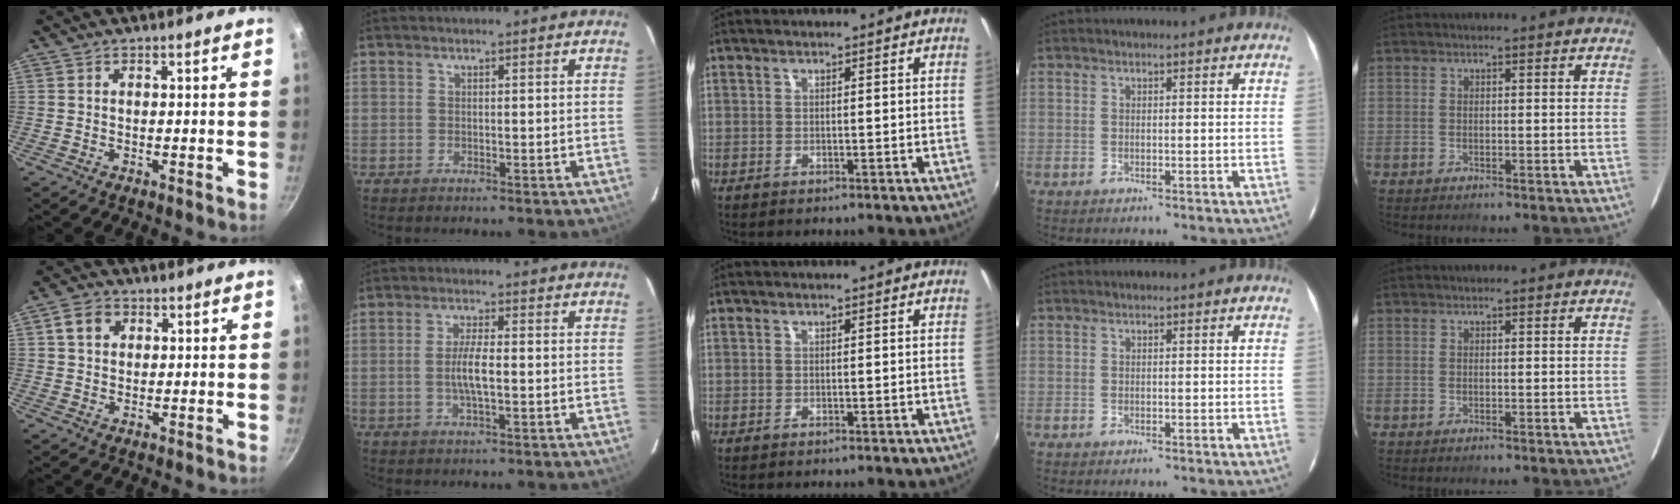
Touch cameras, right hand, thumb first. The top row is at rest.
{"thumb": {"total": 4.7, "force": [1.5, 3.7, 2.4], "torque": [-0.029, 0.004, 0.020]}, "index": {"total": 4.7, "force": [-0.8, 1.0, 4.5], "torque": [-0.086, -0.003, -0.012]}}